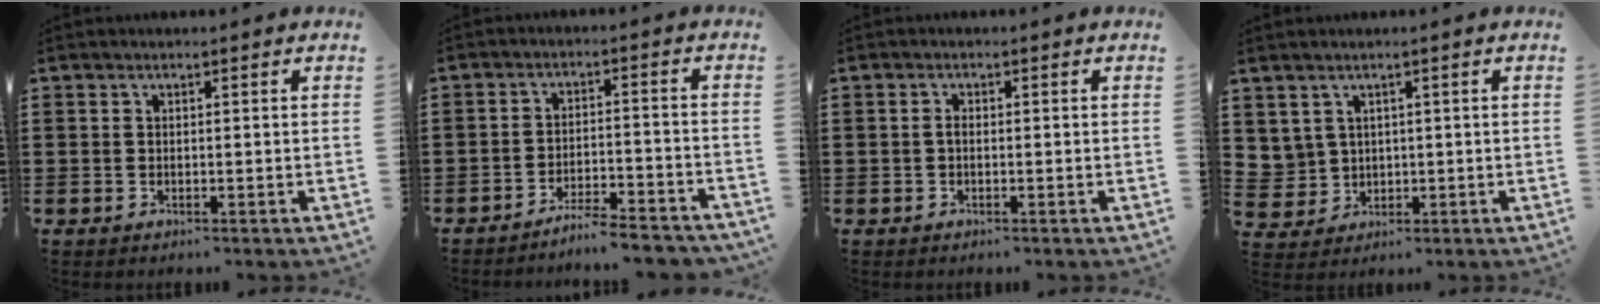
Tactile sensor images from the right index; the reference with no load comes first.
{"total": 4.7, "force": [-4.5, 0.0, 1.3], "torque": [-0.025, -0.001, -0.090]}
{"total": 1.0, "force": [-0.3, 0.4, 0.9], "torque": [-0.018, -0.002, -0.005]}
{"total": 3.1, "force": [1.4, 2.7, 0.2], "torque": [-0.021, 0.005, 0.026]}